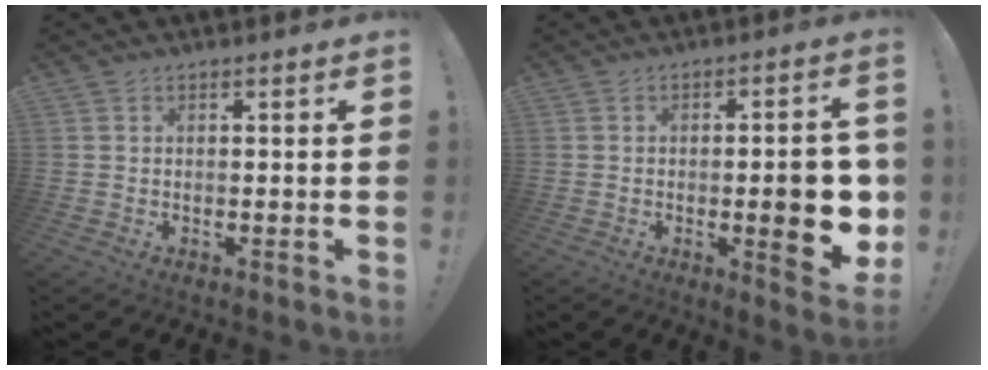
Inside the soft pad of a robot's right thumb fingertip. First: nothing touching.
{"total": 12.6, "force": [-1.9, 3.2, 12.0], "torque": [-0.146, -0.005, -0.026]}